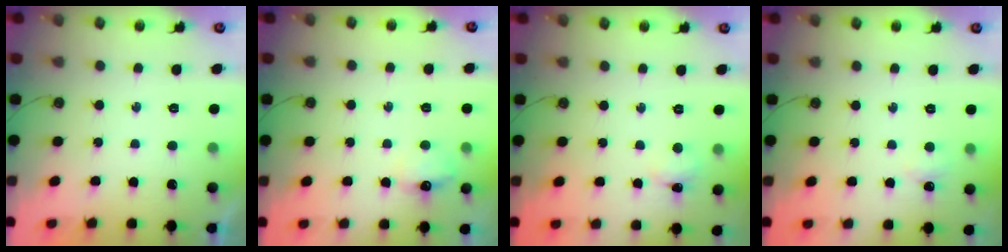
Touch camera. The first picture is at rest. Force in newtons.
{"total": 7.6, "press": 7.6, "slide": 1.0}
{"total": 2.7, "press": 2.6, "slide": 0.7}
{"total": 4.5, "press": 4.5, "slide": 0.8}